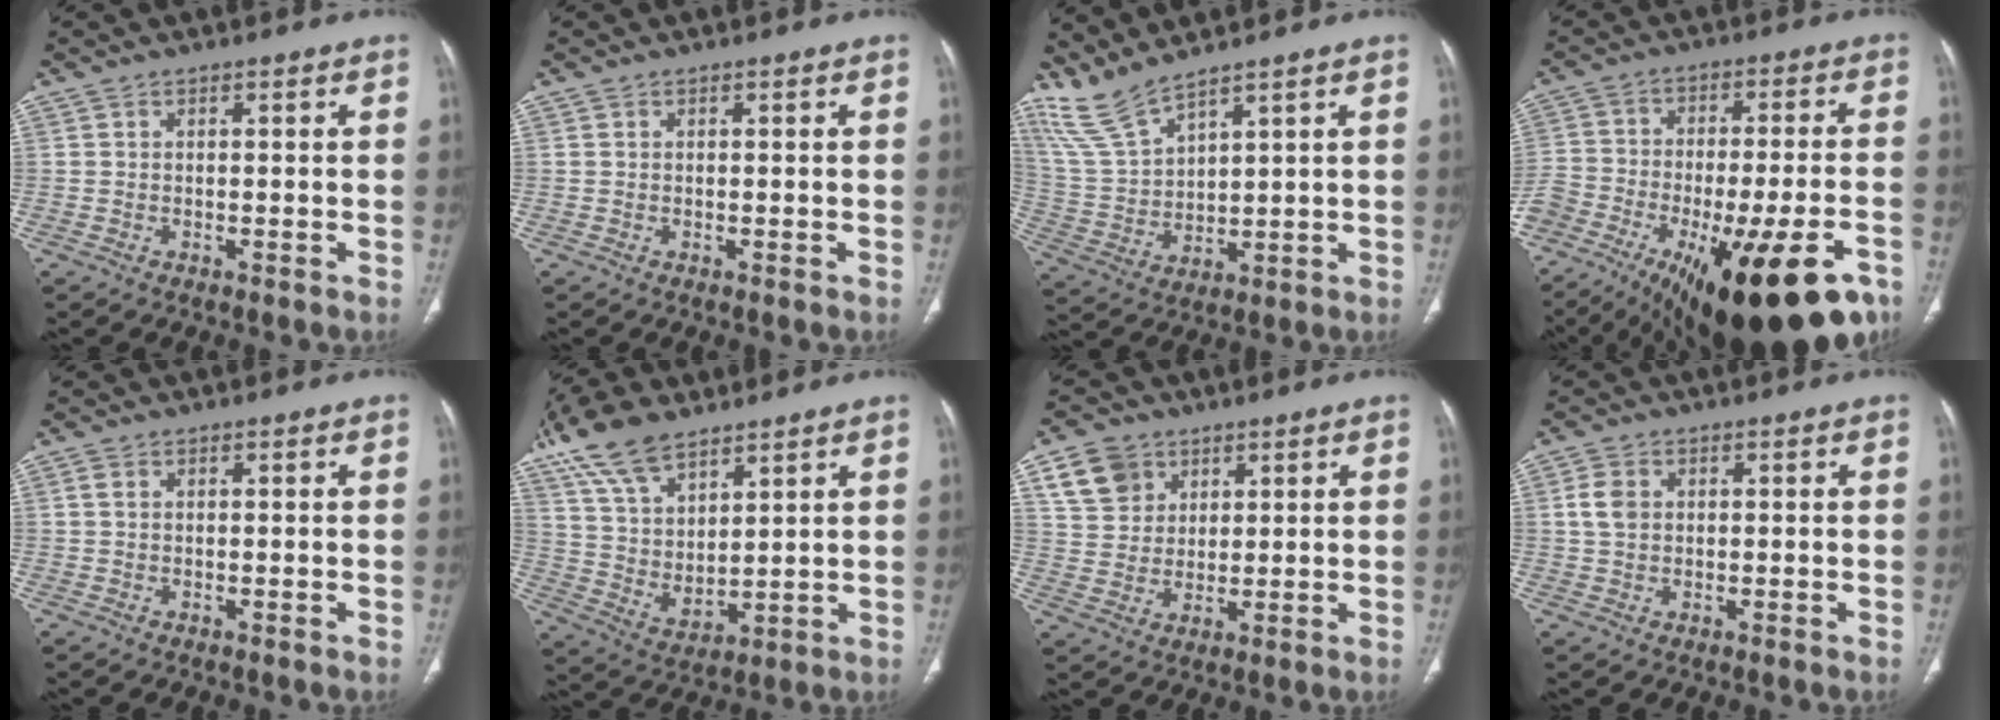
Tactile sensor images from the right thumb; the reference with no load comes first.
{"total": 0.0}
{"total": 8.4, "force": [7.5, 1.3, 3.5], "torque": [-0.083, -0.037, 0.175]}
{"total": 31.9, "force": [-17.7, 11.7, 23.9], "torque": [-0.393, 0.022, -0.270]}
{"total": 1.0, "force": [0.2, 0.7, 0.6], "torque": [-0.016, 0.002, 0.005]}
{"total": 14.4, "force": [9.6, 6.9, 8.1], "torque": [-0.135, -0.032, 0.193]}
{"total": 8.4, "force": [4.2, 6.7, 2.9], "torque": [-0.033, -0.011, 0.085]}
{"total": 3.6, "force": [0.5, 2.8, 2.2], "torque": [-0.042, 0.005, 0.008]}